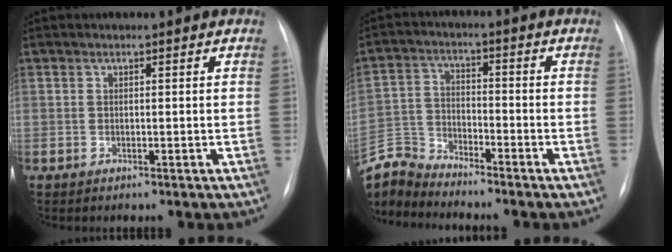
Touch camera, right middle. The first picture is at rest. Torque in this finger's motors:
{"motor_torque": [0.05, -0.05, 0.01, 0.01]}